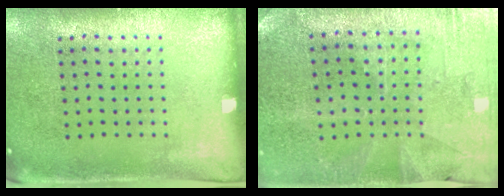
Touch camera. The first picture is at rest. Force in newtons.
{"total": 0.5, "press": 0.5, "slide": 0.3}